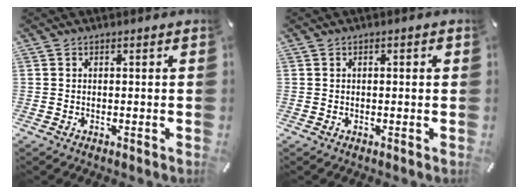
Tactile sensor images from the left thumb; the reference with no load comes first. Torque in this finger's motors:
{"motor_torque": [0.06, -0.18, 0.21, 0.16, 0.01]}